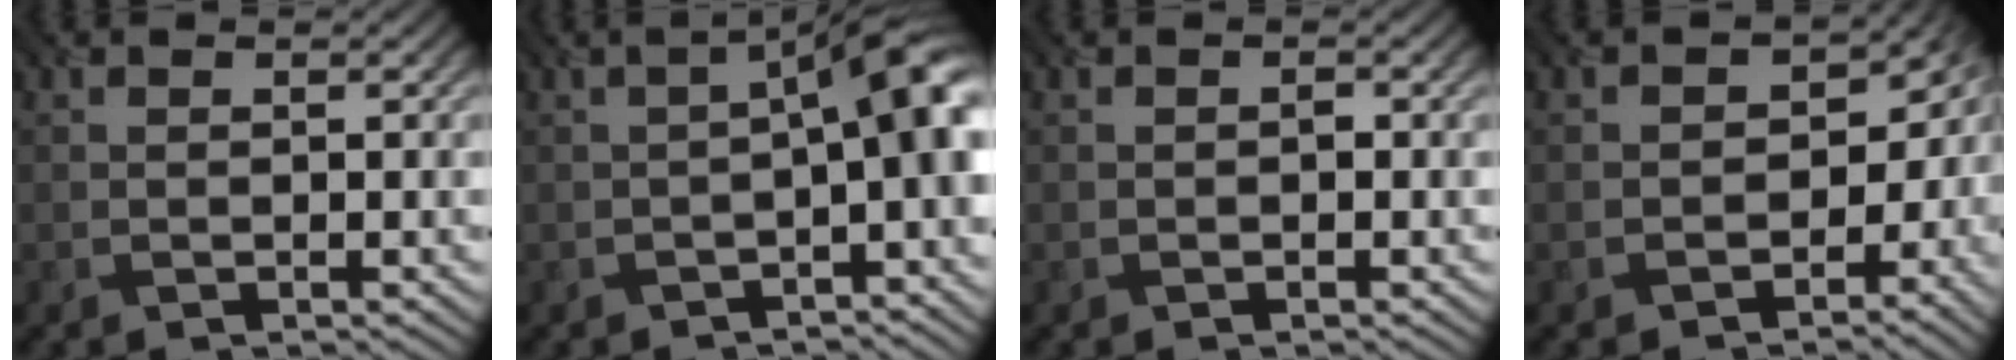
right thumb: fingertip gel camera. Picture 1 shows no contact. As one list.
[{"total": 5.8, "force": [-1.2, 1.8, 5.4], "torque": [-0.068, -0.001, -0.022]}, {"total": 0.6, "force": [-0.4, 0.4, 0.1], "torque": [-0.003, -0.004, -0.005]}, {"total": 4.8, "force": [-2.4, 3.7, 2.0], "torque": [-0.009, -0.022, -0.038]}]